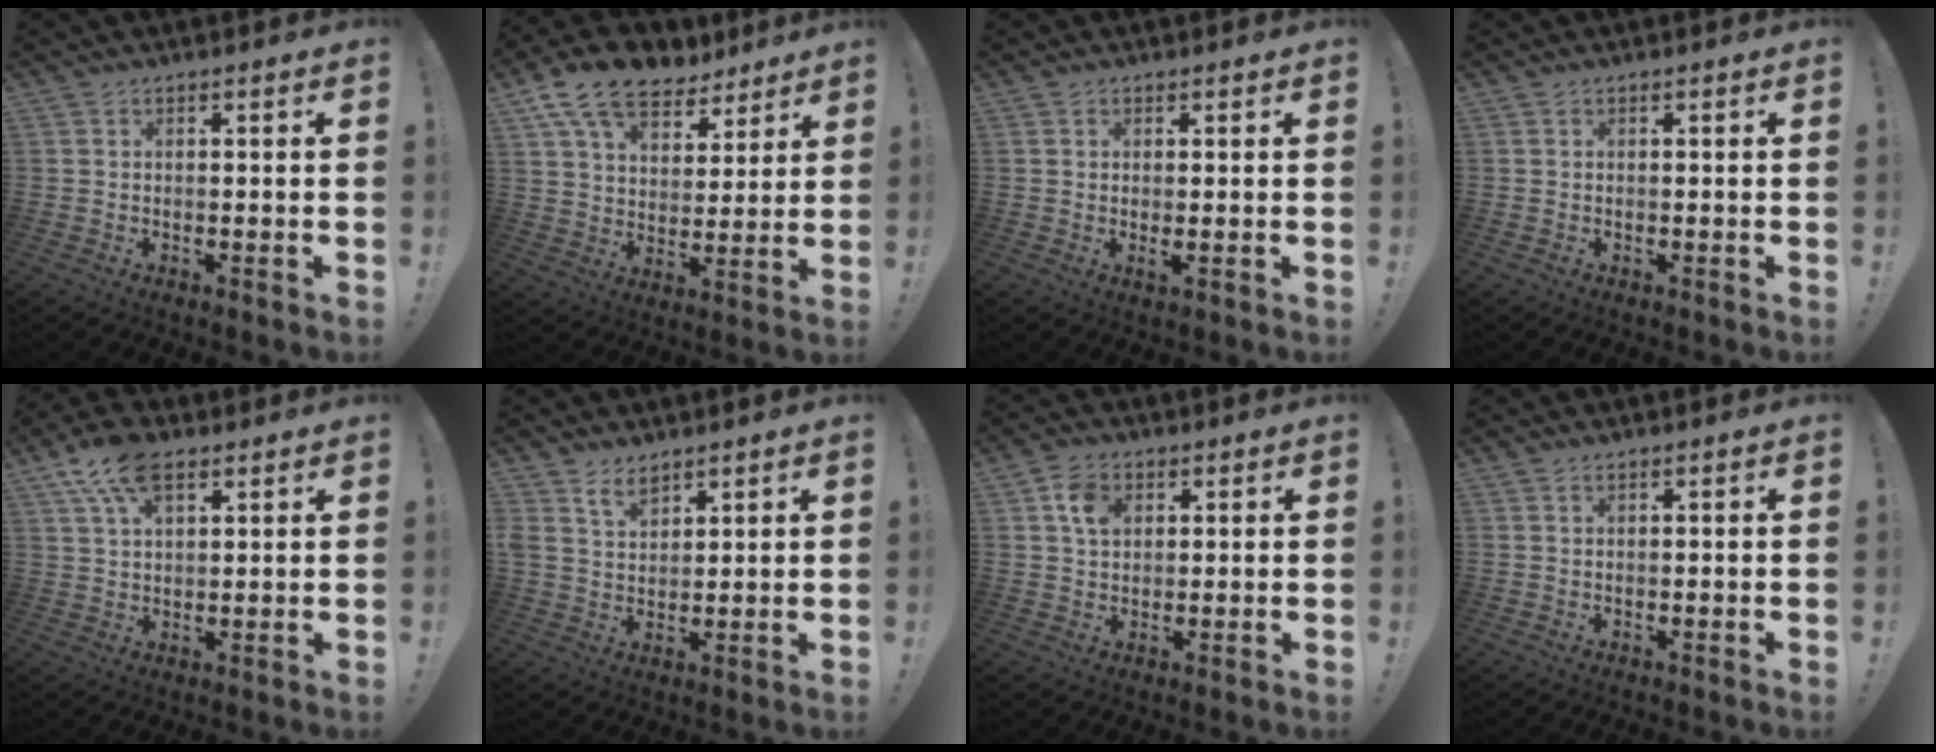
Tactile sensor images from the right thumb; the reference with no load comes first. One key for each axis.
{"total": 14.5, "fx": 9.9, "fy": 8.4, "fz": 6.5, "tx": -0.117, "ty": -0.060, "tz": 0.185}
{"total": 1.7, "fx": 0.4, "fy": 0.2, "fz": 1.7, "tx": -0.026, "ty": -0.005, "tz": 0.007}
{"total": 0.0}
{"total": 11.1, "fx": 6.4, "fy": 5.6, "fz": 7.2, "tx": -0.123, "ty": -0.017, "tz": 0.120}
{"total": 6.2, "fx": 4.4, "fy": 3.5, "fz": 2.5, "tx": -0.055, "ty": -0.017, "tz": 0.086}
{"total": 6.7, "fx": 2.5, "fy": 5.0, "fz": 3.7, "tx": -0.059, "ty": 0.002, "tz": 0.047}
{"total": 0.5, "fx": 0.4, "fy": 0.1, "fz": 0.3, "tx": -0.012, "ty": 0.003, "tz": 0.009}